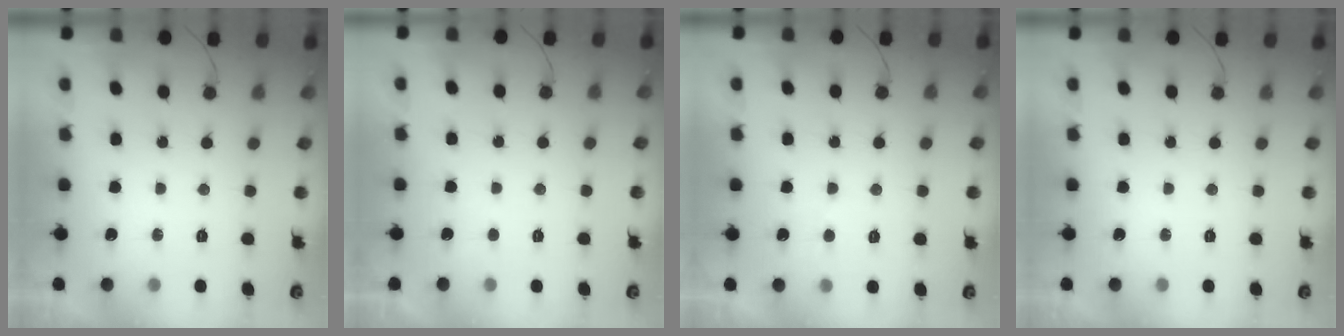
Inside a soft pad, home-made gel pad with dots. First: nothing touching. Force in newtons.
{"total": 1.7, "press": 1.7, "slide": 0.2}
{"total": 2.5, "press": 2.5, "slide": 0.2}
{"total": 0.0}